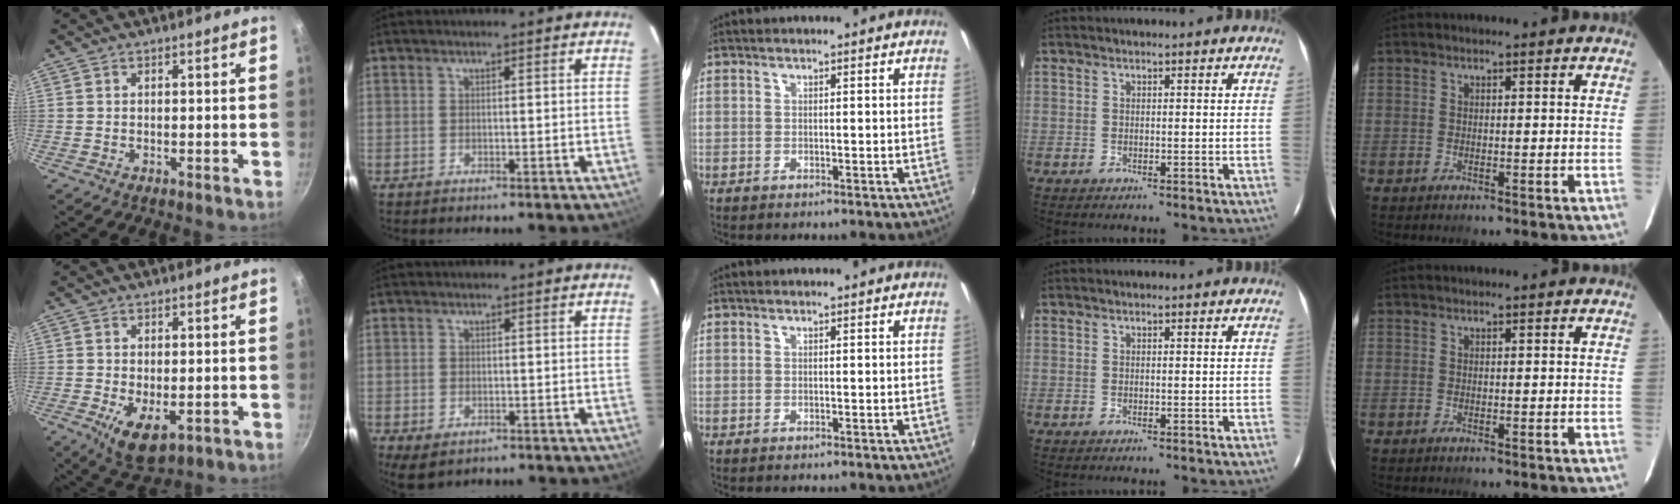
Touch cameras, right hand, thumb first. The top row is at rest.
{"thumb": {"total": 7.4, "force": [-2.0, 3.9, 6.0], "torque": [-0.094, -0.015, -0.020]}, "index": {"total": 3.3, "force": [-1.3, 2.4, 1.9], "torque": [-0.035, -0.009, -0.017]}}